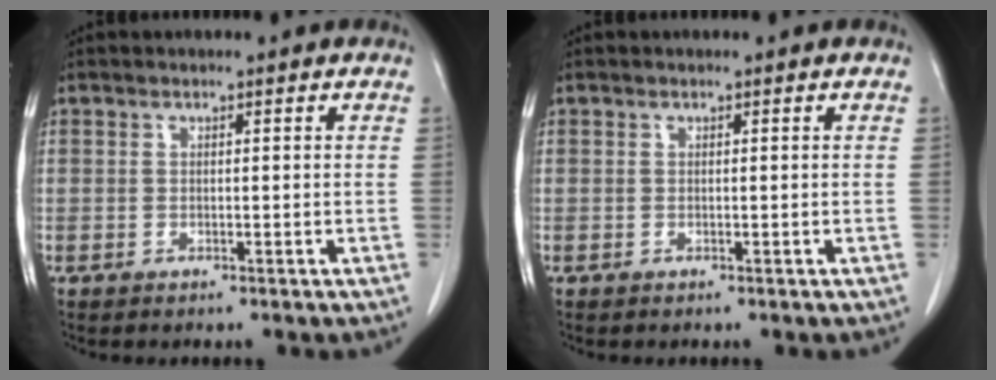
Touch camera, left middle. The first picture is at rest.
{"total": 0.0}